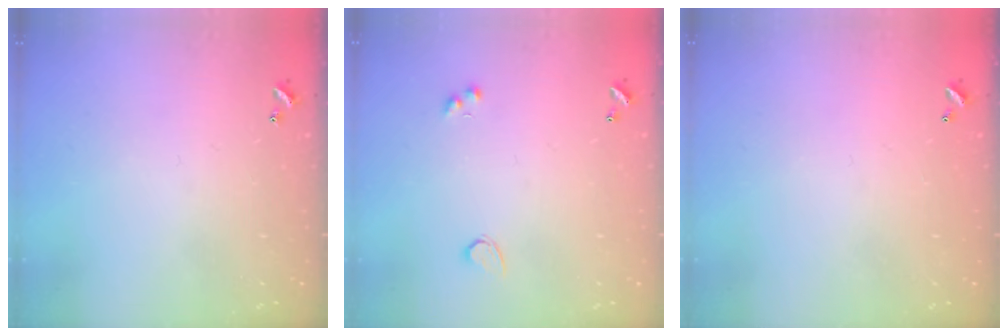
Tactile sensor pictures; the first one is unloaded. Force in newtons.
{"total": 1.8, "press": 1.3, "slide": 1.2}
{"total": 2.9, "press": 2.9, "slide": 0.1}